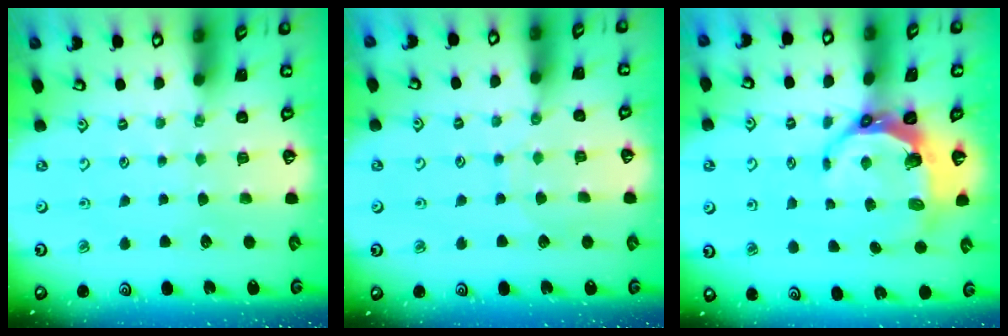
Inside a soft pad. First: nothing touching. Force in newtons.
{"total": 5.6, "press": 5.6, "slide": 0.5}
{"total": 9.1, "press": 7.8, "slide": 4.7}